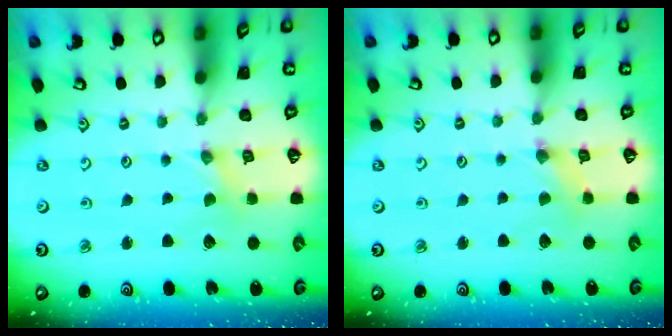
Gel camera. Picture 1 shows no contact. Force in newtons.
{"total": 1.2, "press": 1.2, "slide": 0.2}